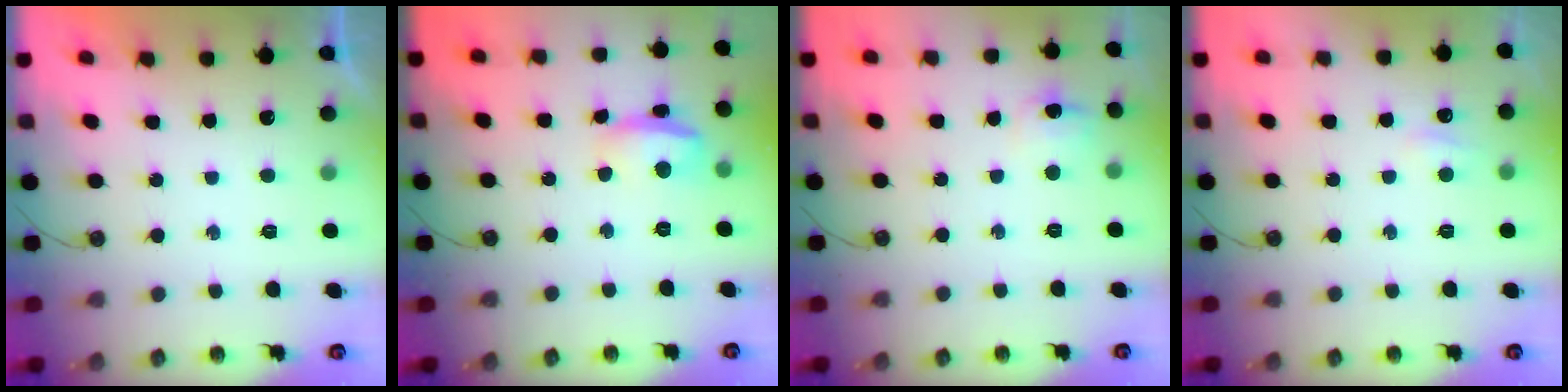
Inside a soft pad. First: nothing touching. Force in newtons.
{"total": 7.9, "press": 7.8, "slide": 1.3}
{"total": 6.1, "press": 6.1, "slide": 0.7}
{"total": 3.7, "press": 3.7, "slide": 0.5}